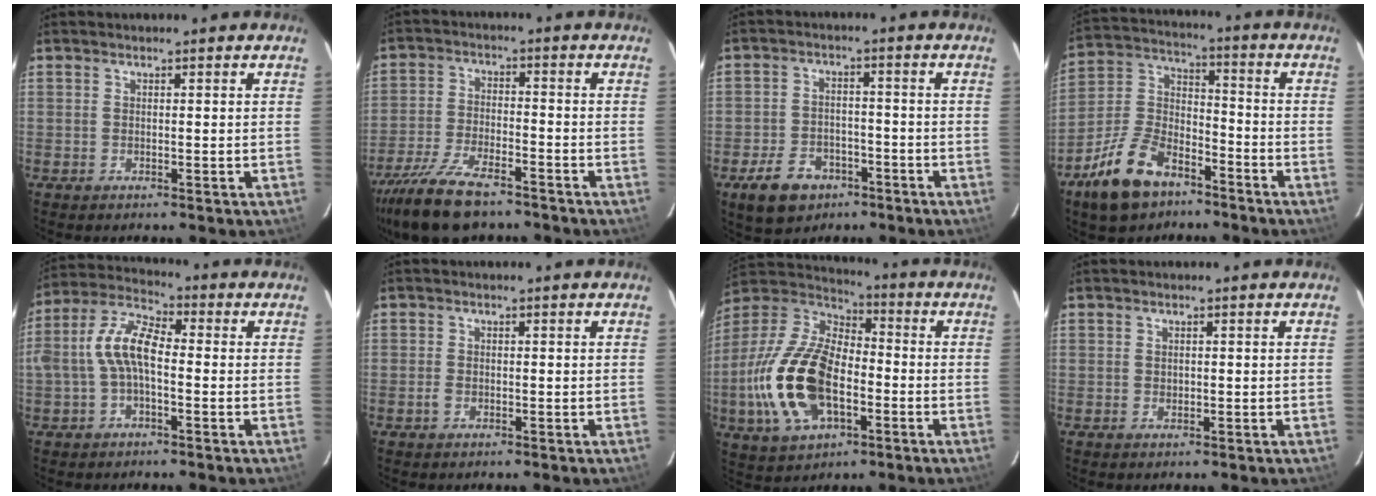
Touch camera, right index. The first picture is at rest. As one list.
[{"total": 15.4, "force": [-12.0, 5.0, 8.1], "torque": [-0.186, -0.029, -0.217]}, {"total": 9.8, "force": [-5.7, 6.6, 4.4], "torque": [-0.114, 0.013, -0.081]}, {"total": 14.9, "force": [-9.2, 8.2, 8.4], "torque": [-0.185, 0.021, -0.164]}, {"total": 9.2, "force": [-1.3, 4.1, 8.2], "torque": [-0.176, 0.022, -0.028]}, {"total": 1.6, "force": [-0.7, 1.1, 0.9], "torque": [-0.018, 0.001, -0.012]}, {"total": 22.0, "force": [-5.7, 12.1, 17.4], "torque": [-0.385, -0.008, -0.100]}, {"total": 0.9, "force": [0.0, 0.8, 0.4], "torque": [-0.004, 0.002, 0.001]}]